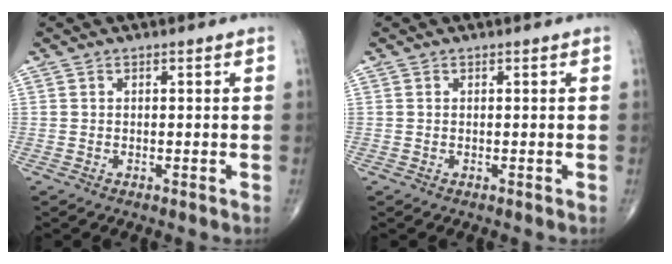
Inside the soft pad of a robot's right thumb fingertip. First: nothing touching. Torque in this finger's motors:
{"motor_torque": [-0.30, -0.19, -0.22, 0.06, 0.02]}